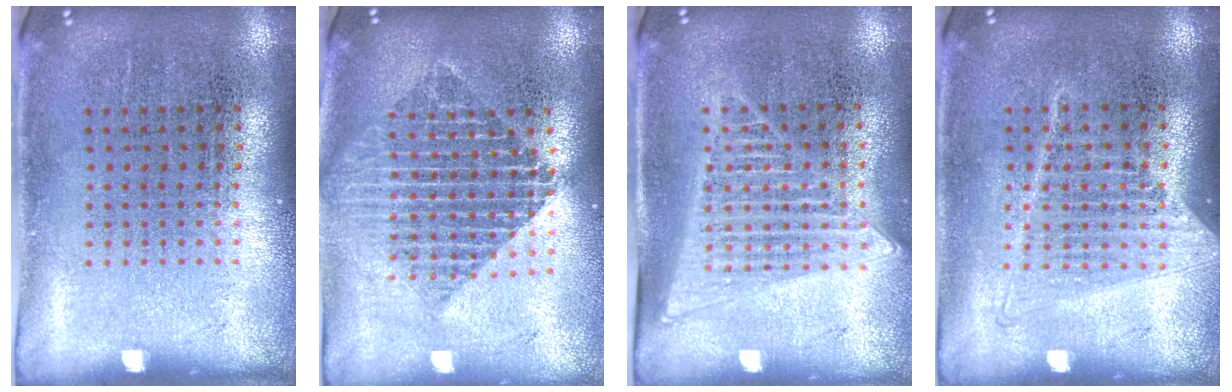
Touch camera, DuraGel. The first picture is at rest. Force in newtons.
{"total": 2.0, "press": 1.6, "slide": 1.2}
{"total": 1.5, "press": 1.3, "slide": 0.6}
{"total": 1.2, "press": 1.1, "slide": 0.5}